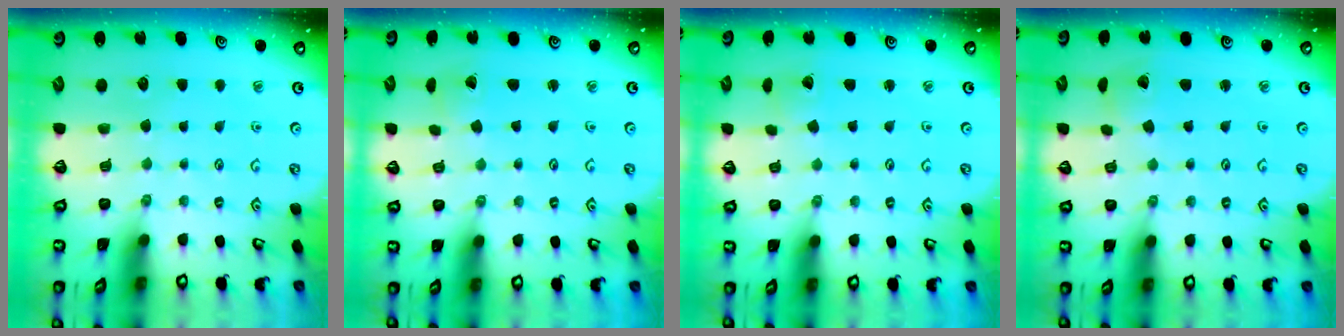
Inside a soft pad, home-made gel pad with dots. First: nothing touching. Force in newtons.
{"total": 1.4, "press": 1.4, "slide": 0.1}
{"total": 2.6, "press": 2.6, "slide": 0.2}
{"total": 2.9, "press": 2.9, "slide": 0.1}